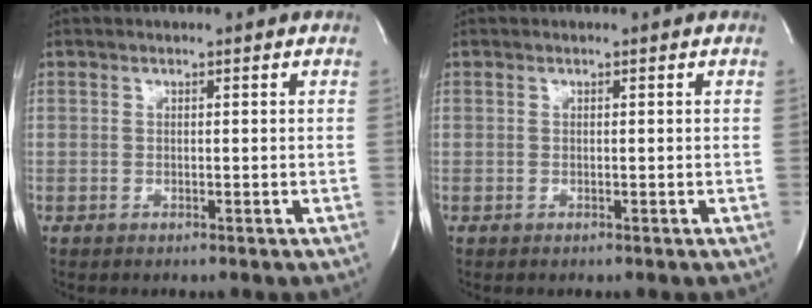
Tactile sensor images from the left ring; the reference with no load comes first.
{"total": 0.0}